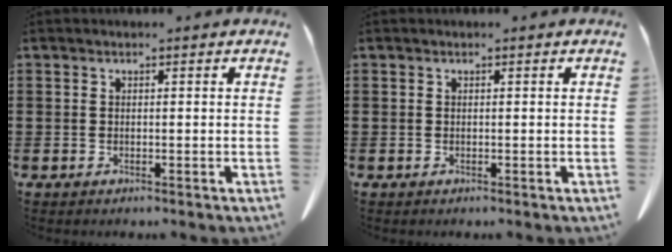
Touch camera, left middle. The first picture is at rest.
{"total": 0.0}